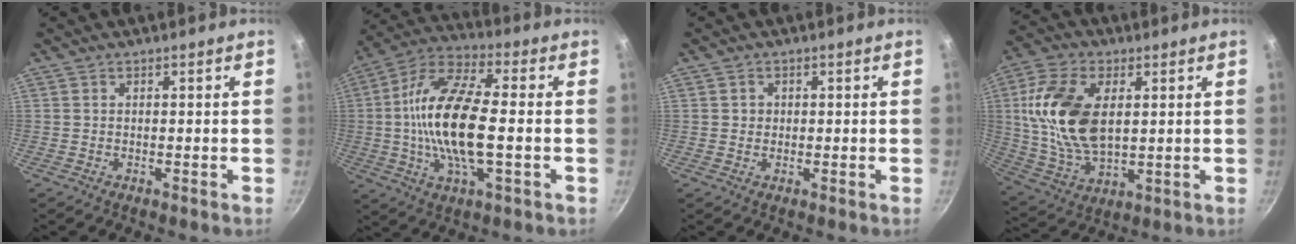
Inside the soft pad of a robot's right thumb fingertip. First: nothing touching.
{"total": 18.3, "force": [-0.9, 6.9, 17.0], "torque": [-0.328, 0.023, -0.035]}
{"total": 1.4, "force": [0.2, 1.4, 0.4], "torque": [-0.001, 0.002, 0.002]}
{"total": 17.5, "force": [3.2, 10.1, 13.9], "torque": [-0.260, -0.006, 0.066]}